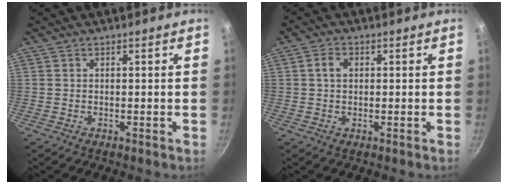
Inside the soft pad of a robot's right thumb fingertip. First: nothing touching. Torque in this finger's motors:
{"motor_torque": [-0.31, 0.34, 0.65, -0.31, 0.03]}